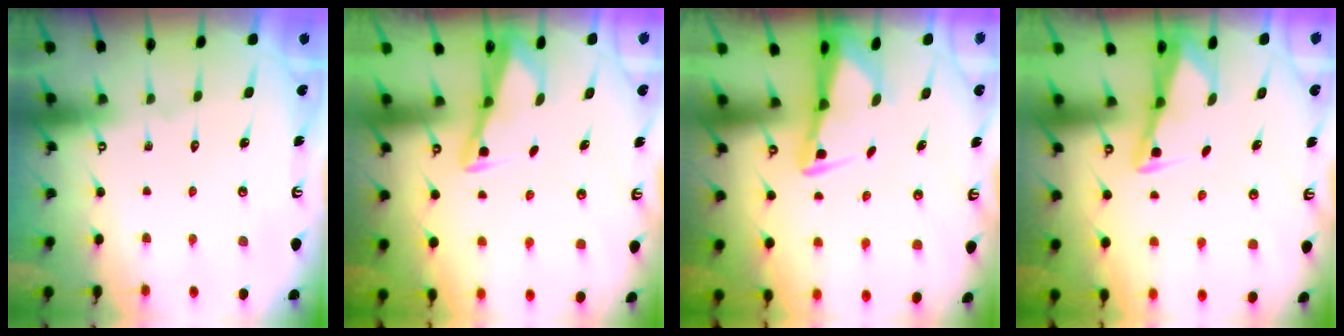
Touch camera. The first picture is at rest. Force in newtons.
{"total": 3.0, "press": 3.0, "slide": 0.3}
{"total": 3.0, "press": 2.9, "slide": 0.6}
{"total": 2.7, "press": 2.7, "slide": 0.2}